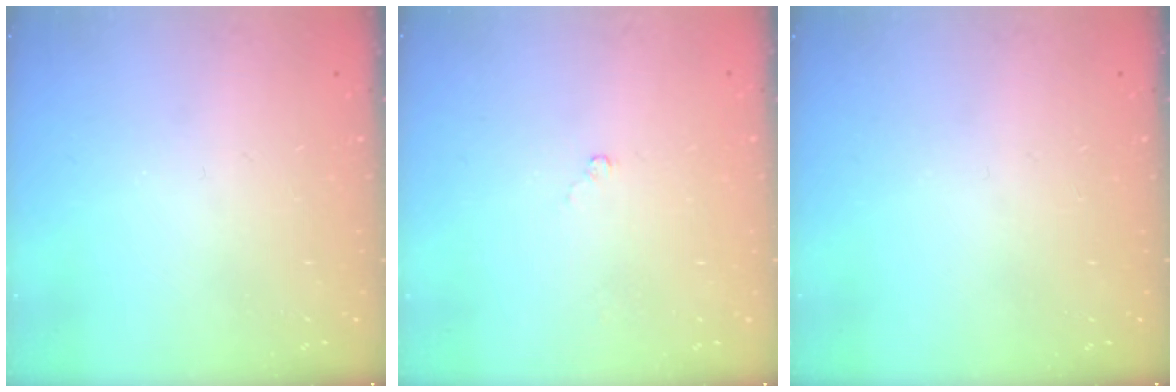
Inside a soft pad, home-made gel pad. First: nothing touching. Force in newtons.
{"total": 2.4, "press": 2.3, "slide": 0.3}
{"total": 0.0}